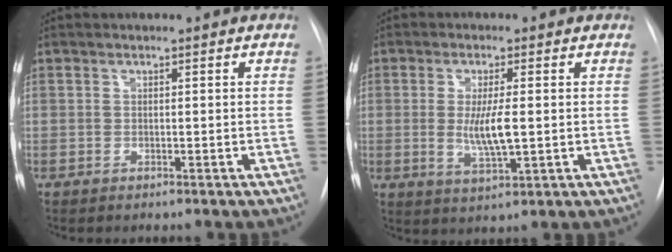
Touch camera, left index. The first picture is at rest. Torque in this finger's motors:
{"motor_torque": [0.27, 0.00, 0.18, 0.09]}